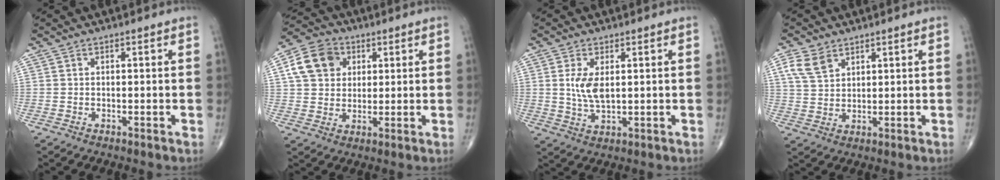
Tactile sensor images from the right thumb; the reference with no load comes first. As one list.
[{"total": 10.3, "force": [3.1, 8.3, 5.2], "torque": [-0.077, 0.002, 0.050]}, {"total": 5.8, "force": [1.1, 2.7, 5.0], "torque": [-0.101, -0.010, 0.026]}, {"total": 5.6, "force": [3.1, 3.5, 3.0], "torque": [-0.051, -0.007, 0.067]}]